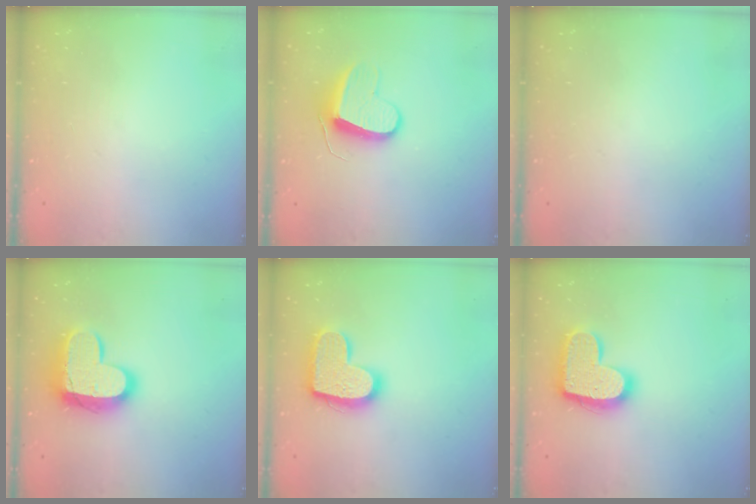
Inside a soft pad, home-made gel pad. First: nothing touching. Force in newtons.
{"total": 9.5, "press": 9.5, "slide": 0.7}
{"total": 0.0}
{"total": 16.7, "press": 16.6, "slide": 1.3}
{"total": 15.6, "press": 15.6, "slide": 0.8}
{"total": 17.2, "press": 17.2, "slide": 0.9}